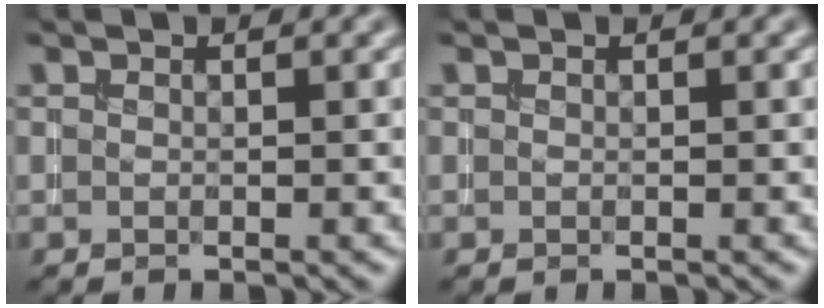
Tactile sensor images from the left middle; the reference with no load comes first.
{"total": 0.0}